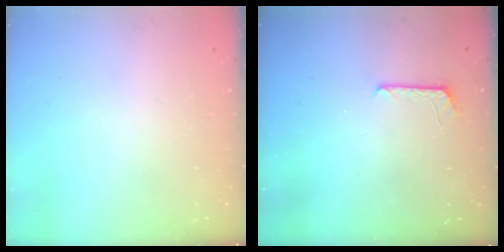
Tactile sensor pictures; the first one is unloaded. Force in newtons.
{"total": 5.3, "press": 5.3, "slide": 0.5}